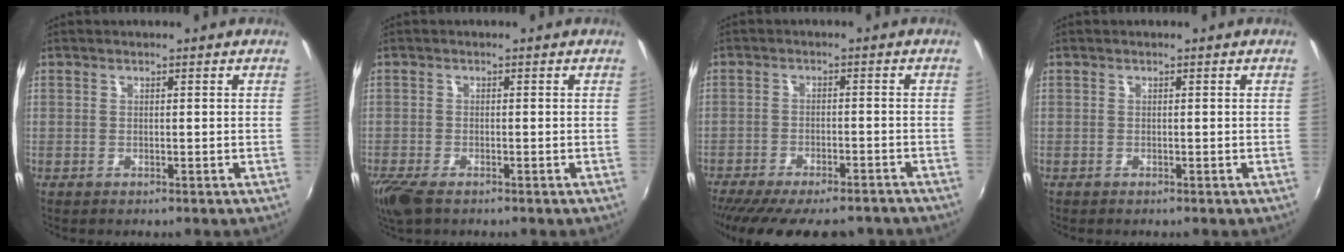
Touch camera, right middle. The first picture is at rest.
{"total": 5.0, "force": [-3.5, 1.7, 3.1], "torque": [-0.078, -0.020, -0.069]}
{"total": 17.4, "force": [-14.4, 5.0, 8.5], "torque": [-0.171, -0.035, -0.201]}
{"total": 0.0}